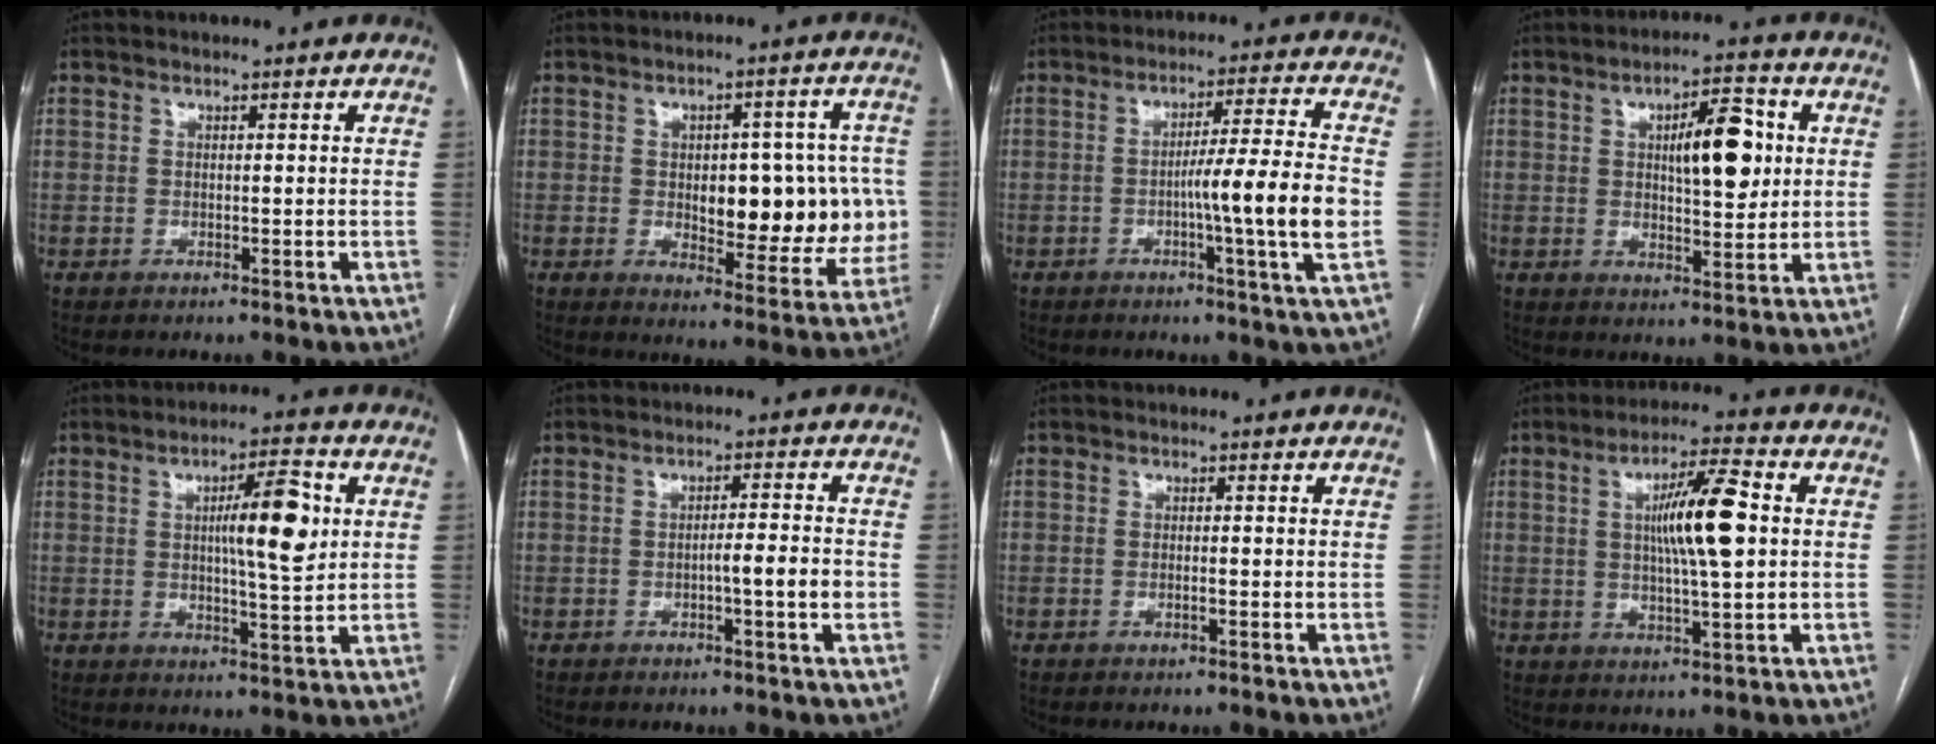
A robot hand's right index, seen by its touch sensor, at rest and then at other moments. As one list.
[{"total": 15.4, "force": [-0.7, 6.5, 13.9], "torque": [-0.165, 0.015, 0.006]}, {"total": 10.9, "force": [-2.1, -1.5, 10.6], "torque": [-0.168, -0.006, -0.037]}, {"total": 9.8, "force": [2.1, 3.0, 9.1], "torque": [-0.136, 0.013, 0.034]}, {"total": 9.5, "force": [1.9, 1.6, 9.2], "torque": [-0.142, 0.008, 0.032]}, {"total": 4.2, "force": [-1.3, -0.1, 4.0], "torque": [-0.059, 0.005, -0.020]}, {"total": 0.8, "force": [-0.4, 0.0, 0.7], "torque": [-0.015, 0.000, -0.006]}, {"total": 10.3, "force": [1.4, 1.0, 10.2], "torque": [-0.177, 0.008, 0.023]}]